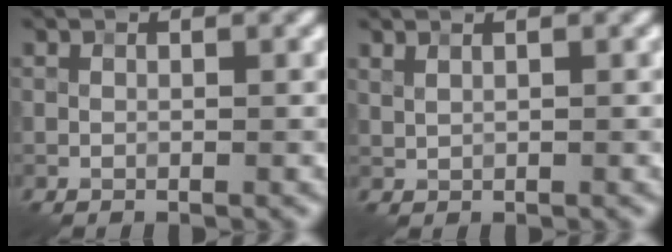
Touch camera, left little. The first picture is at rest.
{"total": 0.8, "force": [0.8, 0.1, 0.4], "torque": [-0.012, -0.001, 0.017]}